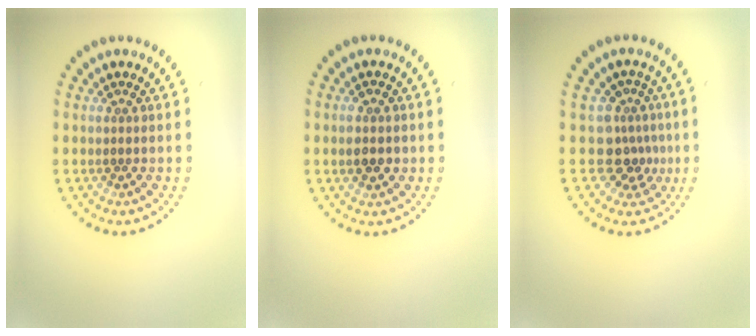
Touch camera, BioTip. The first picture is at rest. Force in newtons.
{"total": 2.5, "press": 2.5, "slide": 0.1}
{"total": 3.1, "press": 2.2, "slide": 2.2}